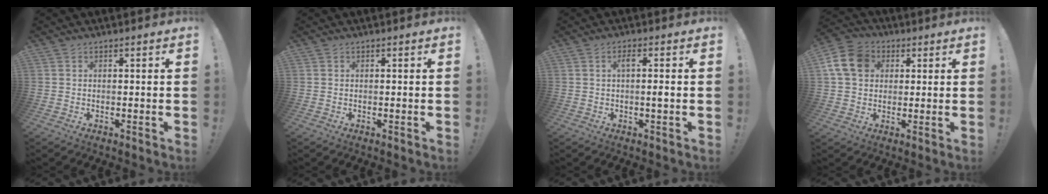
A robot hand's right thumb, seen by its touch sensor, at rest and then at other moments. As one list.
[{"total": 0.0}, {"total": 2.7, "force": [-0.2, 0.4, 2.7], "torque": [-0.043, 0.003, -0.008]}, {"total": 12.4, "force": [3.4, 9.8, 6.6], "torque": [-0.116, 0.000, 0.071]}]